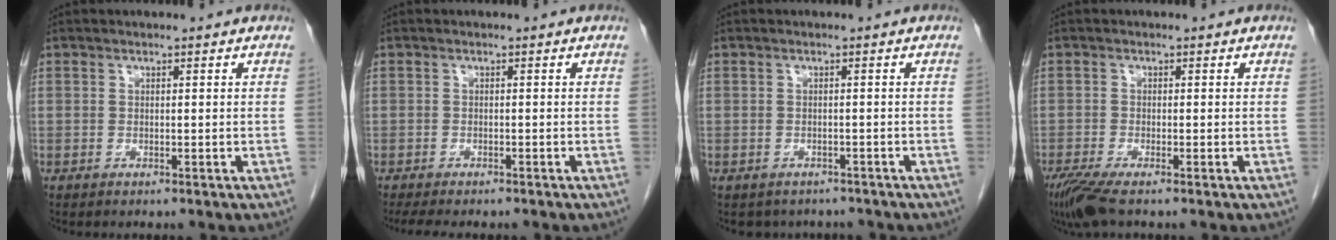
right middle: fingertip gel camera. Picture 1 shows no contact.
{"total": 6.1, "force": [-5.2, 1.6, 2.8], "torque": [-0.040, -0.012, -0.074]}
{"total": 4.7, "force": [-4.2, 2.3, 0.3], "torque": [-0.004, 0.005, -0.046]}
{"total": 4.1, "force": [-2.9, 0.4, 2.9], "torque": [-0.060, -0.013, -0.058]}